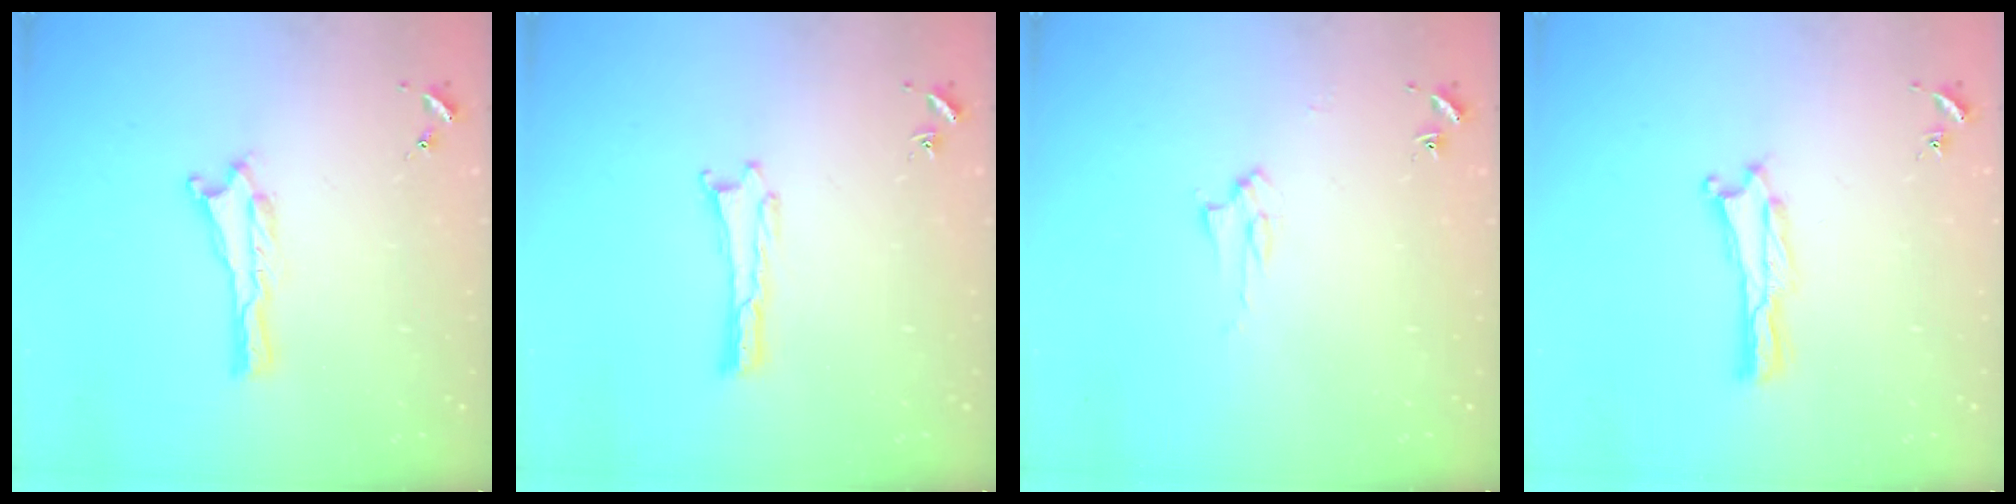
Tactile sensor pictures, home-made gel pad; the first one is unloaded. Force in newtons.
{"total": 0.0}
{"total": 2.8, "press": 2.8, "slide": 0.4}
{"total": 0.0}